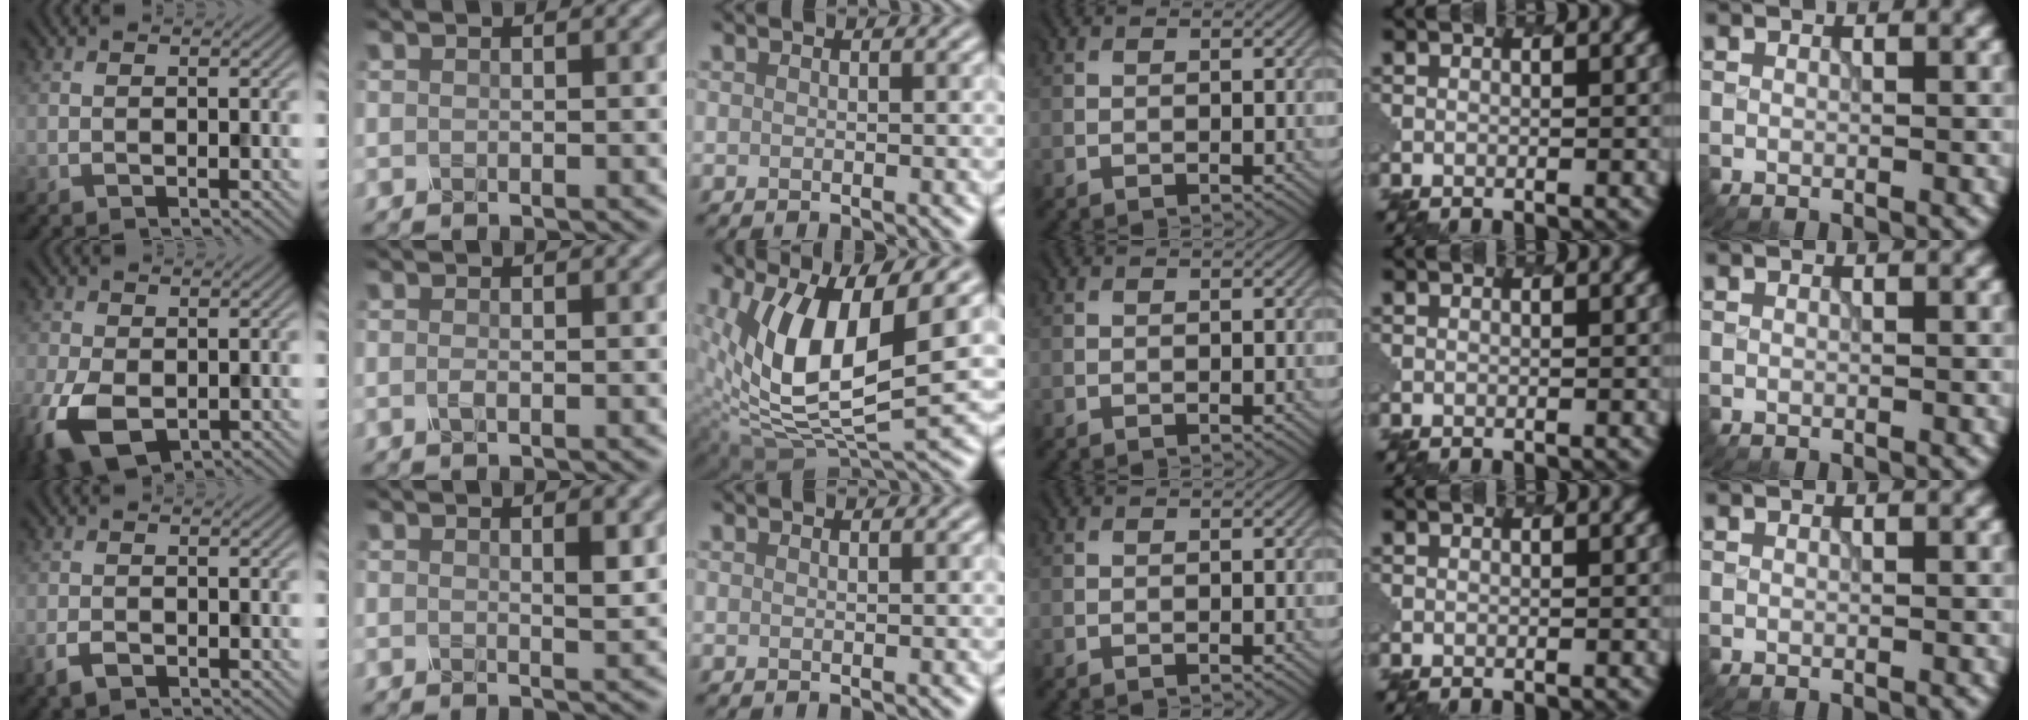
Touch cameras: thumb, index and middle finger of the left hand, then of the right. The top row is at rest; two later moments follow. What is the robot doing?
{"motion": "dispense", "object": "pipette"}